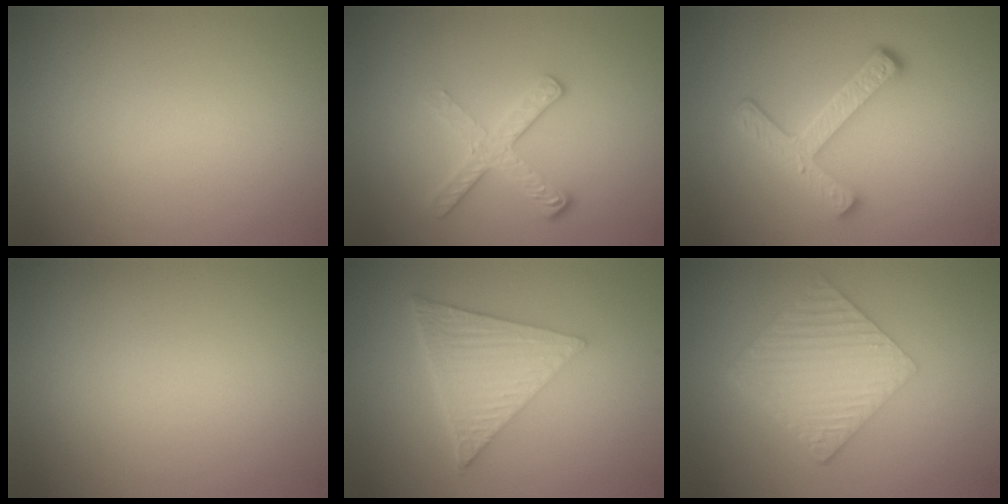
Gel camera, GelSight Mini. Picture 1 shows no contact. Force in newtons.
{"total": 3.0, "press": 2.6, "slide": 1.6}
{"total": 4.5, "press": 3.4, "slide": 3.0}
{"total": 0.0}
{"total": 6.7, "press": 4.5, "slide": 5.0}
{"total": 6.3, "press": 4.3, "slide": 4.6}